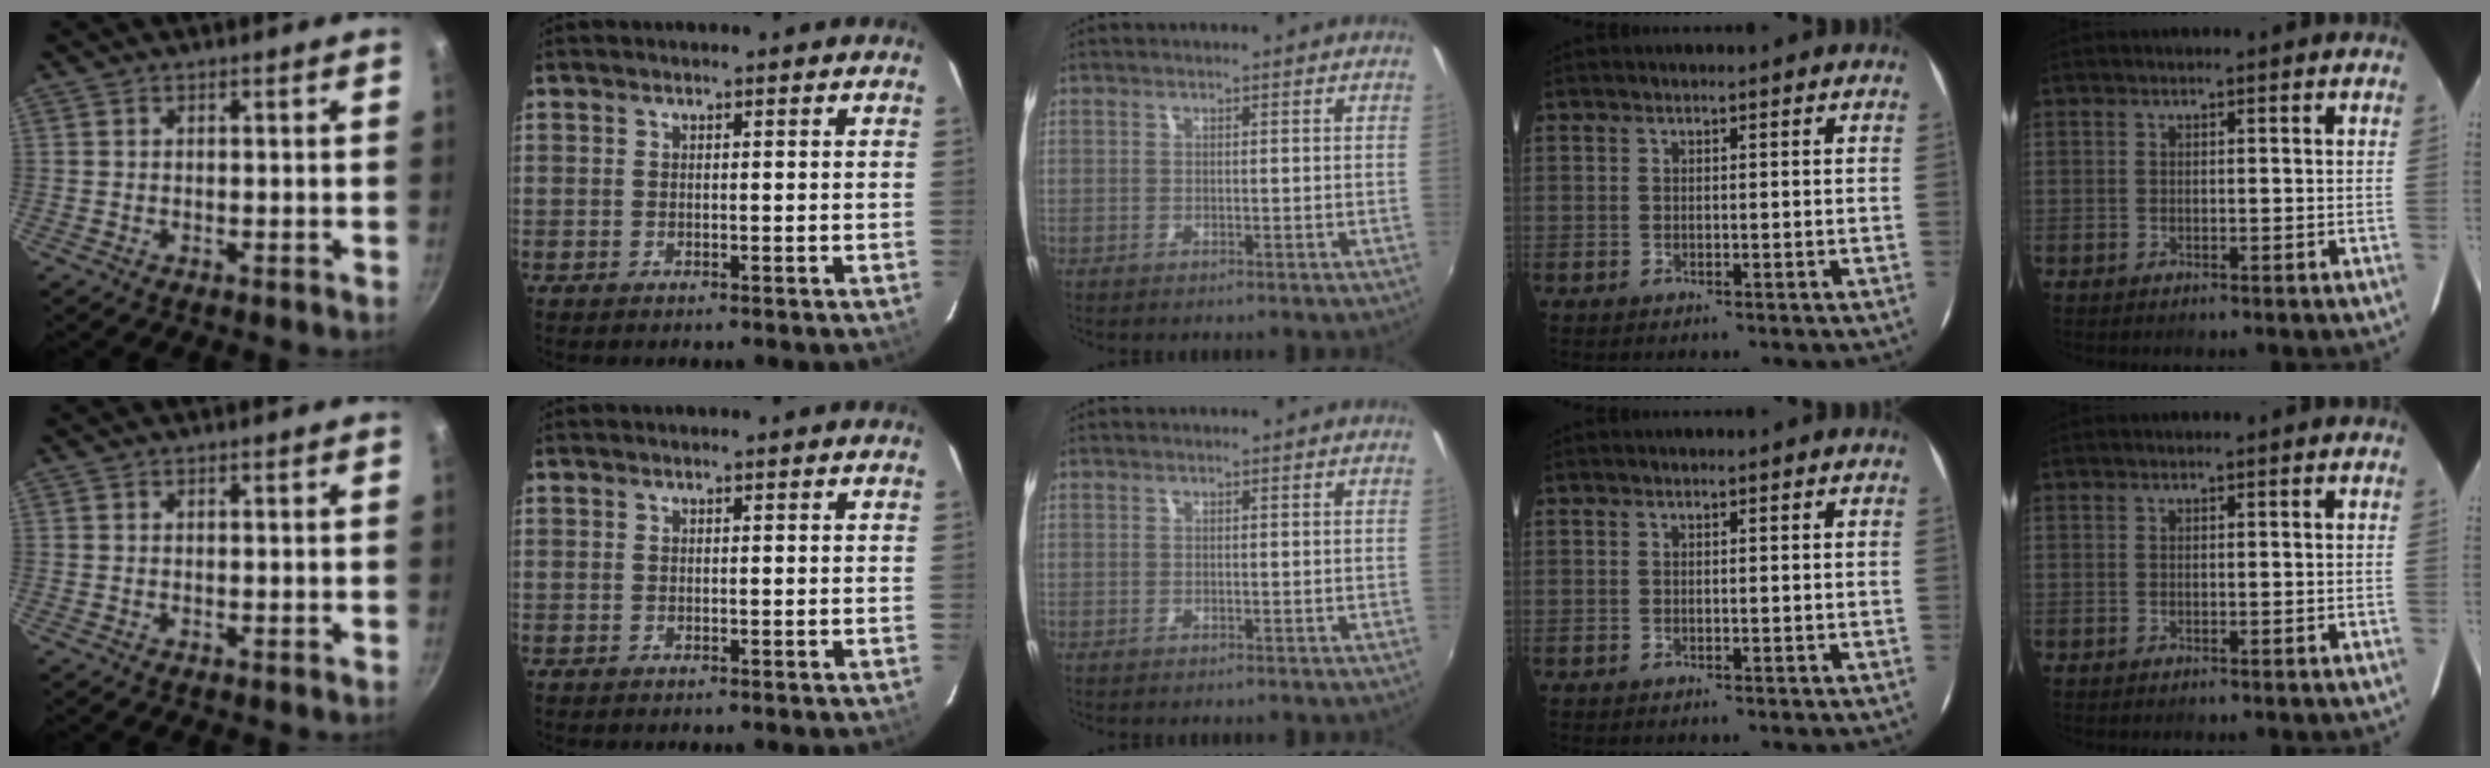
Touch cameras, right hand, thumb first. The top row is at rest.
{}